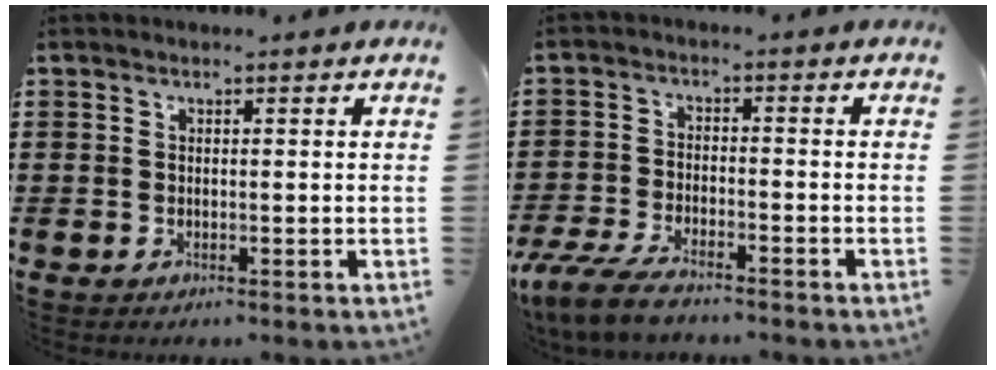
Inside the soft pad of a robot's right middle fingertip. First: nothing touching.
{"total": 5.7, "force": [-4.8, 1.3, 2.8], "torque": [-0.079, -0.004, -0.099]}